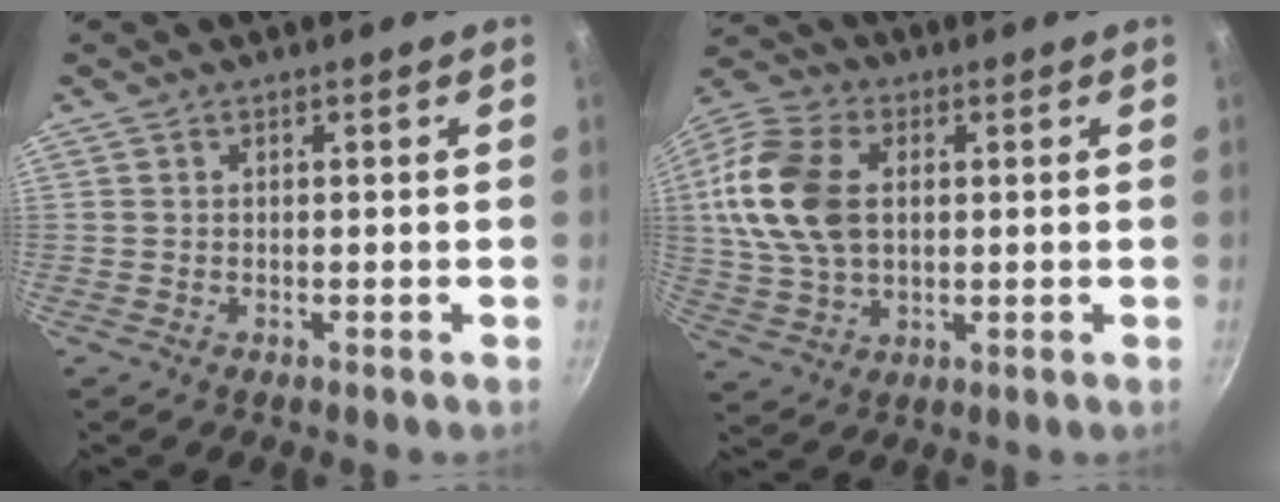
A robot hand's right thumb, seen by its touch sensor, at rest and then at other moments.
{"total": 16.0, "force": [2.2, 10.5, 11.8], "torque": [-0.225, 0.010, 0.038]}